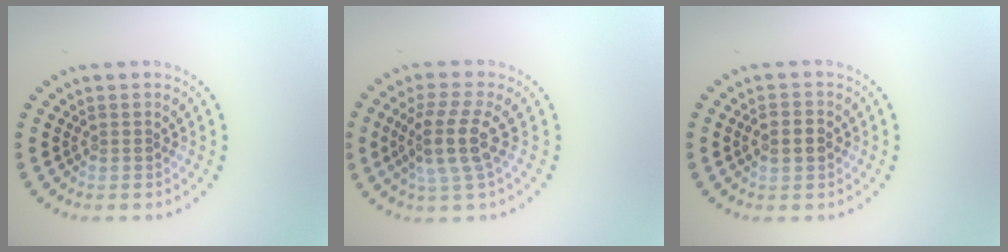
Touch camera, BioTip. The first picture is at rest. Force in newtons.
{"total": 4.0, "press": 3.2, "slide": 2.5}
{"total": 2.3, "press": 2.3, "slide": 0.2}